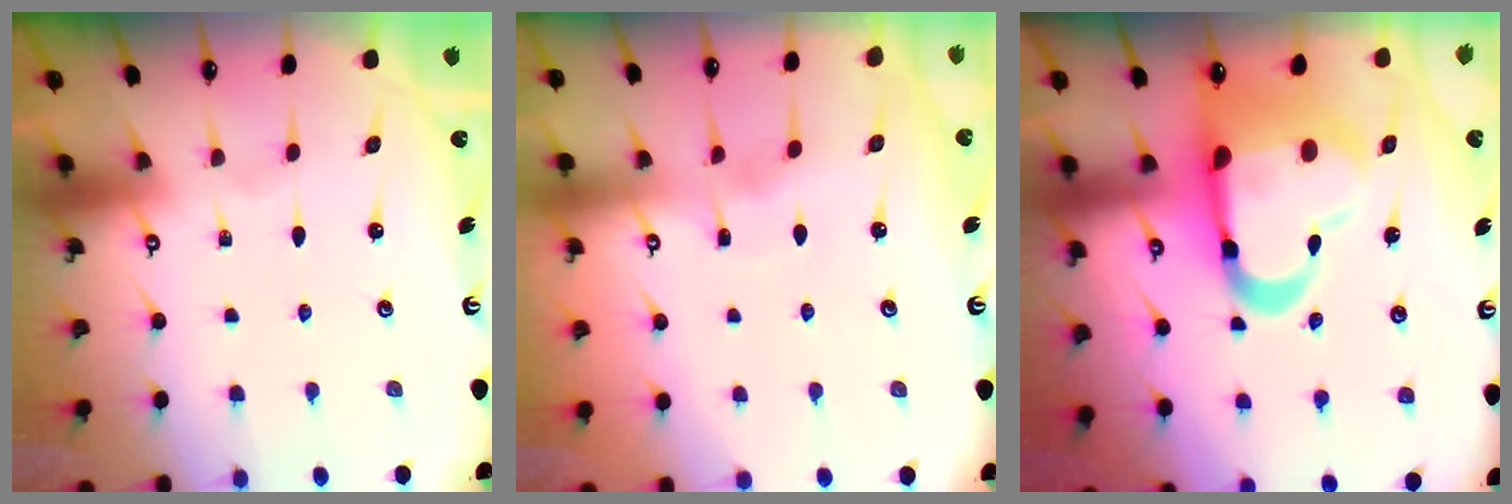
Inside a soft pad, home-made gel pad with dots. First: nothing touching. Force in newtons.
{"total": 2.9, "press": 2.9, "slide": 0.3}
{"total": 18.0, "press": 17.5, "slide": 4.0}